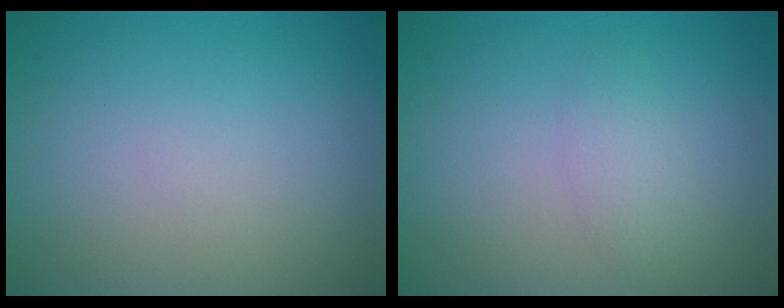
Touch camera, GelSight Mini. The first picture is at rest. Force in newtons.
{"total": 1.7, "press": 1.7, "slide": 0.1}